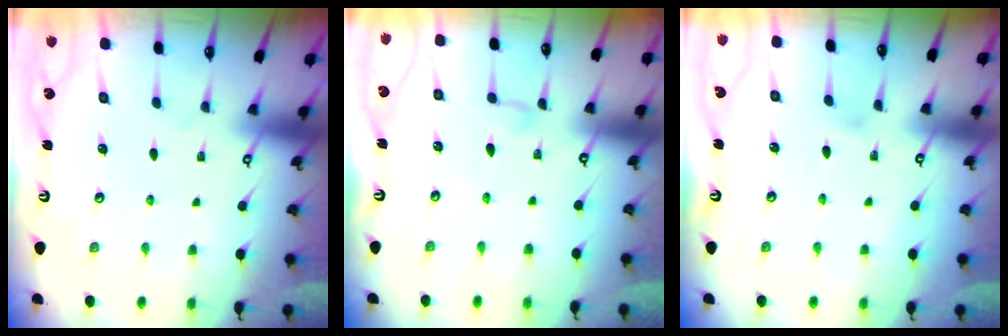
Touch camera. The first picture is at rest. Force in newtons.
{"total": 3.9, "press": 3.9, "slide": 0.4}
{"total": 3.2, "press": 3.2, "slide": 0.4}